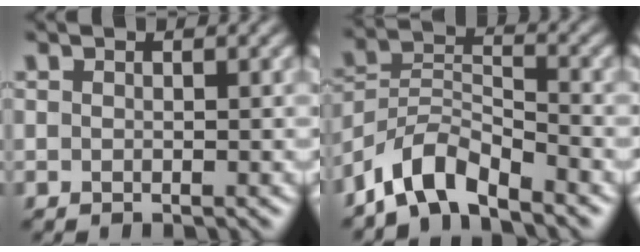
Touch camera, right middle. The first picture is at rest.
{"total": 5.4, "force": [-4.4, 1.8, 2.6], "torque": [-0.040, 0.002, -0.093]}